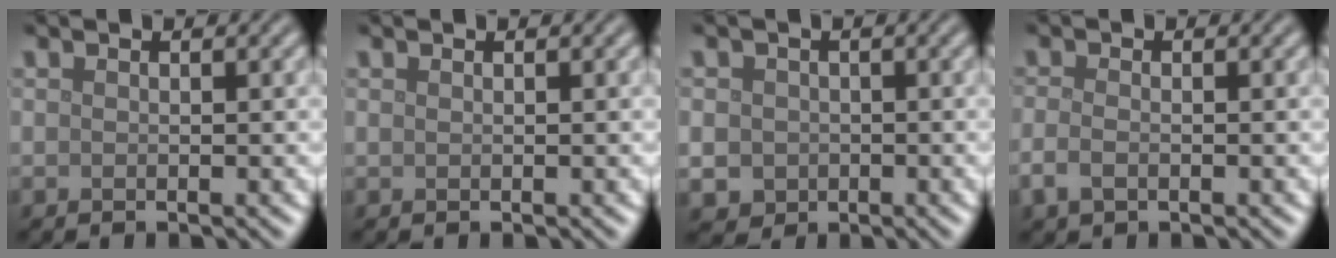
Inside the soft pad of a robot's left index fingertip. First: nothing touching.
{"total": 0.0}
{"total": 2.8, "force": [-0.2, 2.7, 0.9], "torque": [-0.007, -0.002, -0.007]}
{"total": 1.8, "force": [-0.7, 1.1, 1.3], "torque": [-0.031, -0.005, -0.018]}